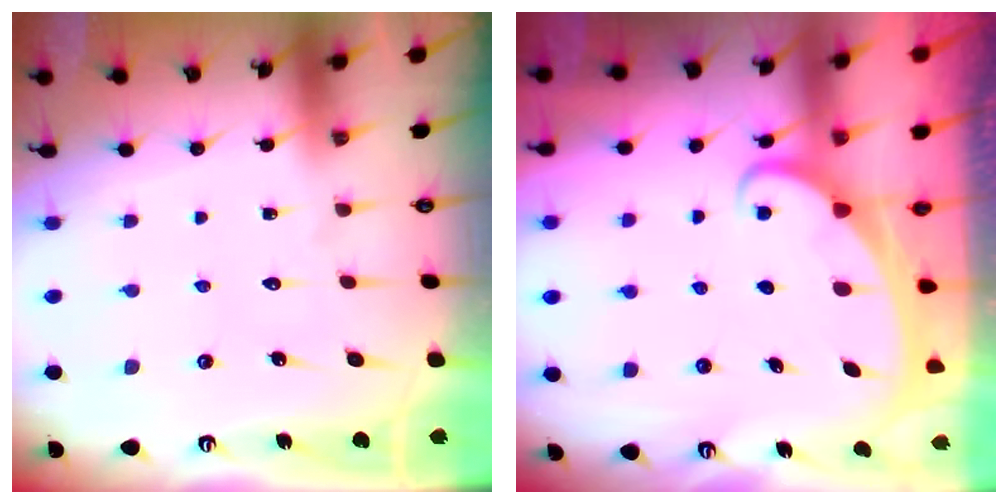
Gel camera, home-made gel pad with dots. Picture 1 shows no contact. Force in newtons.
{"total": 1.8, "press": 1.8, "slide": 0.1}